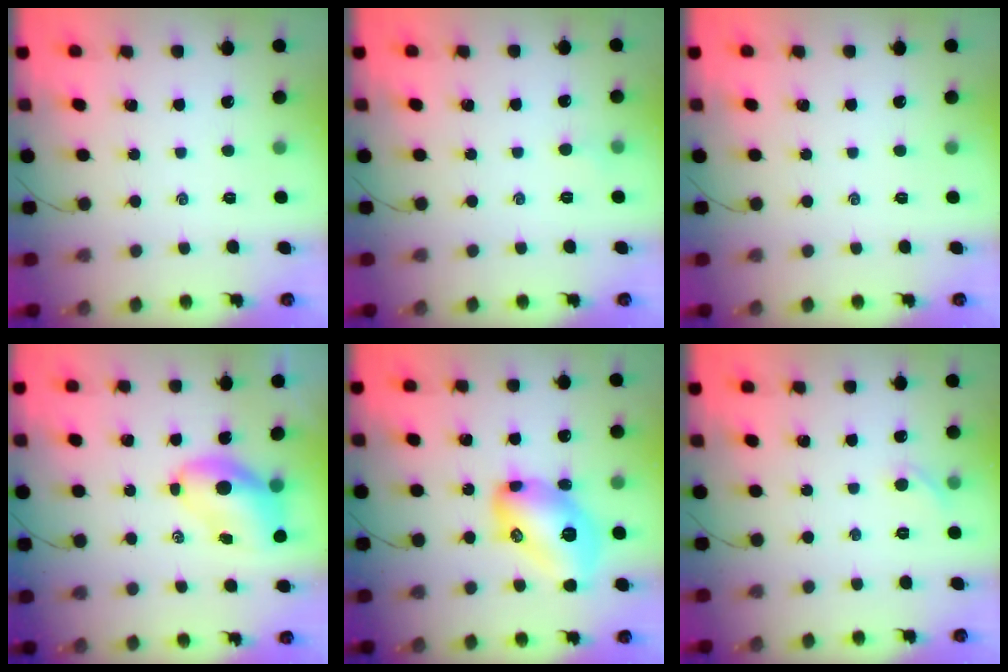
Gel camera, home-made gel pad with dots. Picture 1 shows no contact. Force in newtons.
{"total": 2.6, "press": 2.4, "slide": 0.8}
{"total": 0.0}
{"total": 7.2, "press": 7.0, "slide": 1.5}
{"total": 16.2, "press": 16.2, "slide": 0.6}
{"total": 4.4, "press": 4.0, "slide": 1.6}